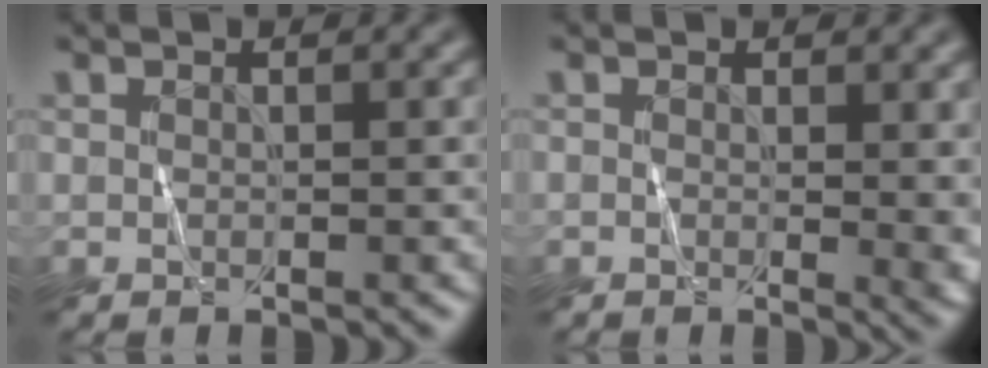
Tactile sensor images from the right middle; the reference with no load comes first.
{"total": 3.1, "force": [0.2, 1.1, 2.9], "torque": [-0.026, -0.003, 0.003]}